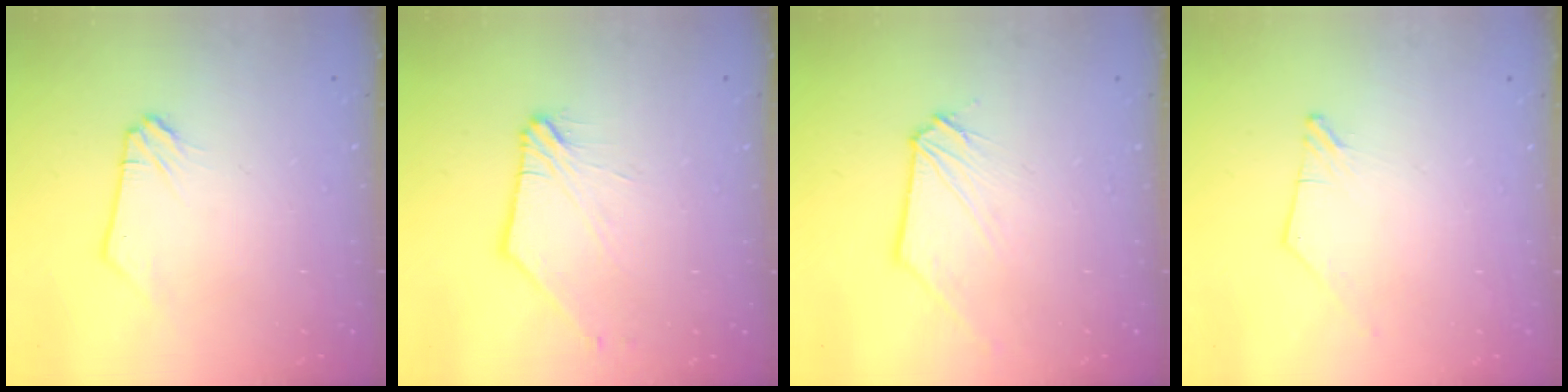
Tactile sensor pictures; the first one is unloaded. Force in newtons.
{"total": 2.4, "press": 2.4, "slide": 0.5}
{"total": 0.6, "press": 0.6, "slide": 0.0}
{"total": 0.0}